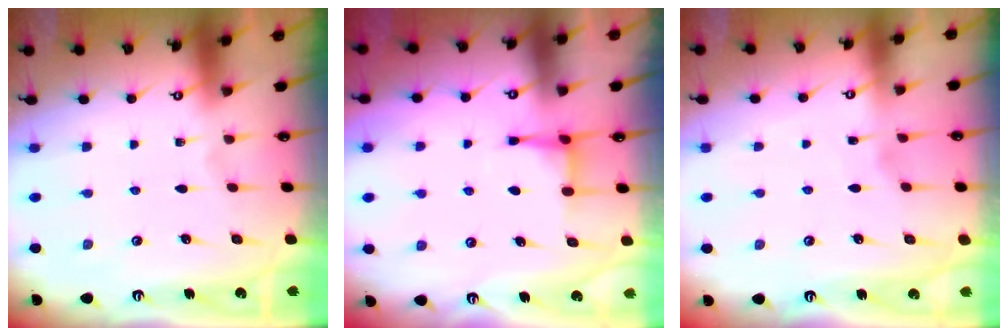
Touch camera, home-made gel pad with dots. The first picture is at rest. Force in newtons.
{"total": 3.9, "press": 3.9, "slide": 0.6}
{"total": 1.8, "press": 1.8, "slide": 0.3}